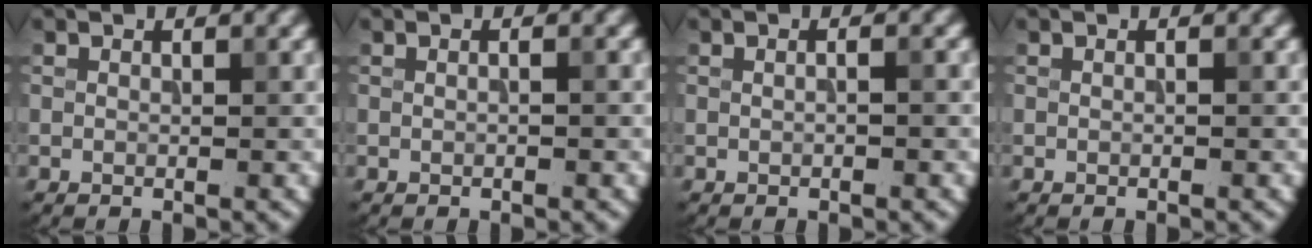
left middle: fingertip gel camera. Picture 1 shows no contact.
{"total": 0.7, "force": [0.2, 0.2, 0.6], "torque": [-0.009, -0.007, -0.001]}
{"total": 1.8, "force": [0.5, 0.9, 1.4], "torque": [-0.009, 0.012, -0.013]}
{"total": 0.0}